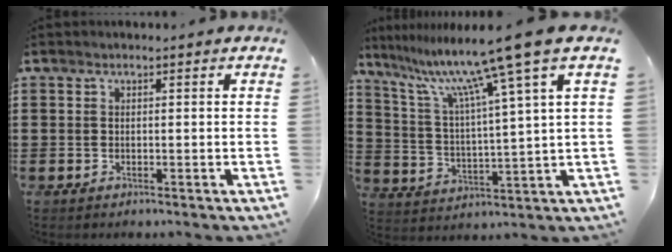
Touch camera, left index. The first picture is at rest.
{"total": 11.9, "force": [8.8, -1.3, 8.0], "torque": [-0.186, -0.050, 0.134]}